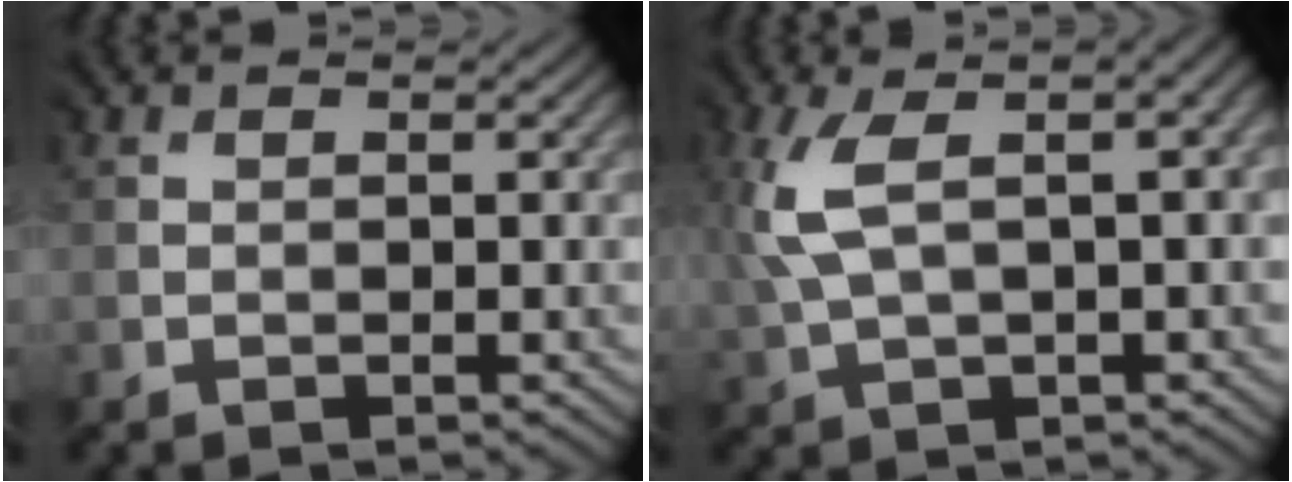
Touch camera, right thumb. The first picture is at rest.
{"total": 6.5, "force": [1.6, 2.4, 5.8], "torque": [-0.150, 0.010, 0.030]}